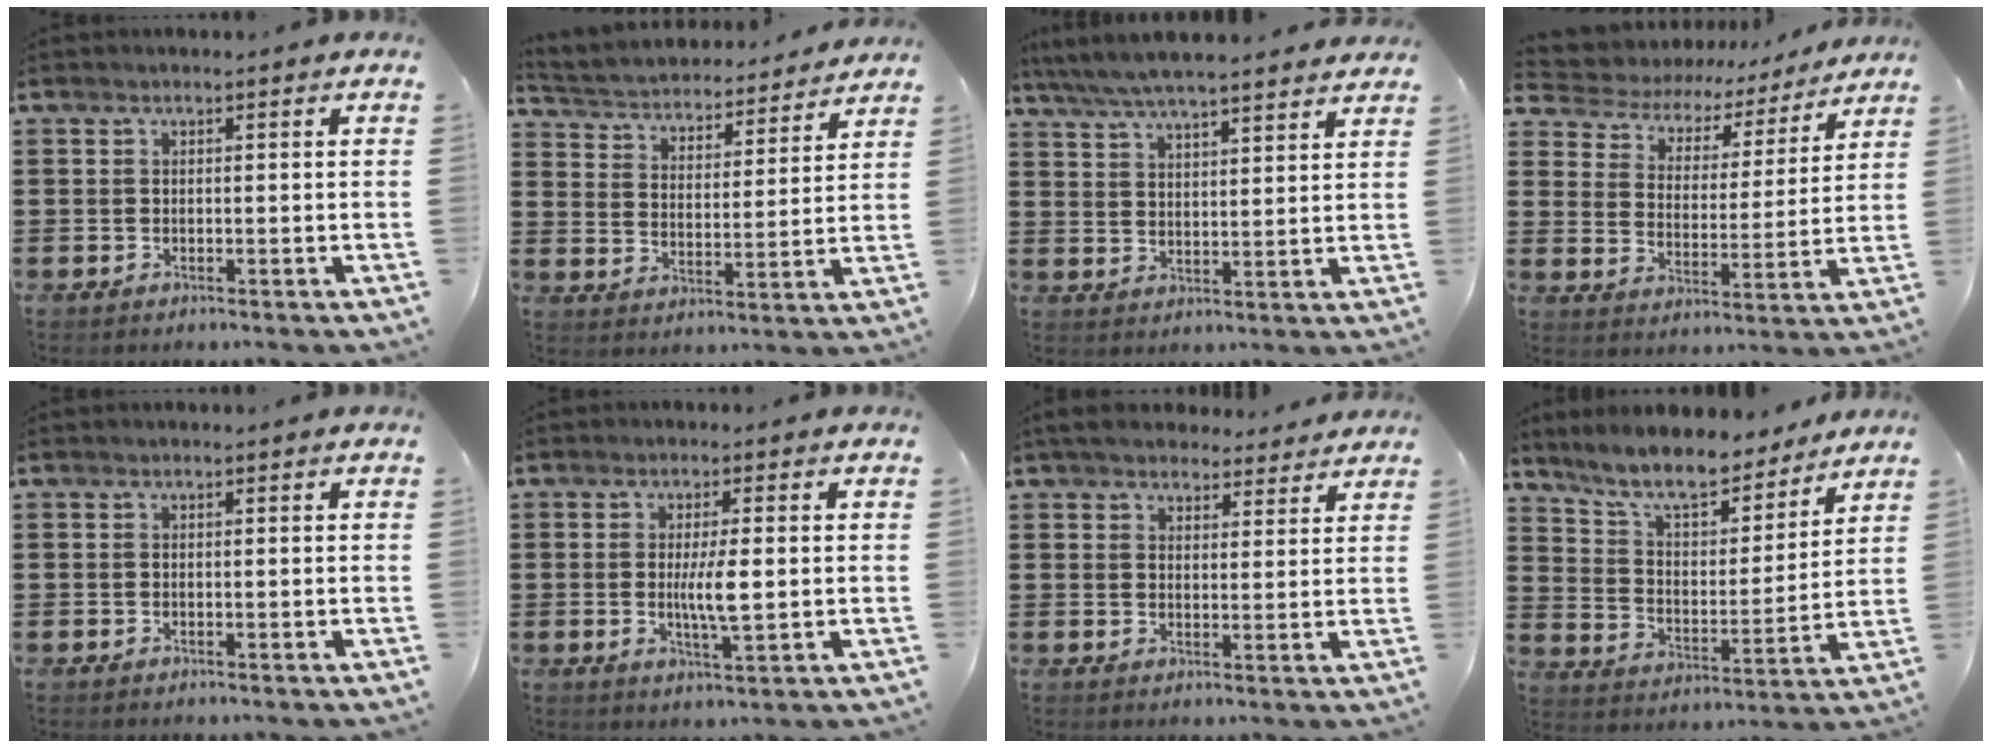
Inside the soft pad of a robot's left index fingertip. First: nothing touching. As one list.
[{"total": 3.3, "force": [3.2, 0.5, 0.0], "torque": [-0.022, -0.031, 0.048]}, {"total": 5.7, "force": [5.4, 0.5, 1.9], "torque": [-0.056, -0.021, 0.095]}, {"total": 4.2, "force": [3.8, 1.8, 0.5], "torque": [-0.038, -0.027, 0.058]}, {"total": 0.0}, {"total": 5.2, "force": [0.0, 1.0, 5.1], "torque": [-0.099, -0.005, -0.004]}, {"total": 4.5, "force": [4.1, 1.3, 1.0], "torque": [-0.033, -0.007, 0.077]}, {"total": 9.2, "force": [8.3, 1.4, 3.9], "torque": [-0.107, -0.046, 0.146]}]